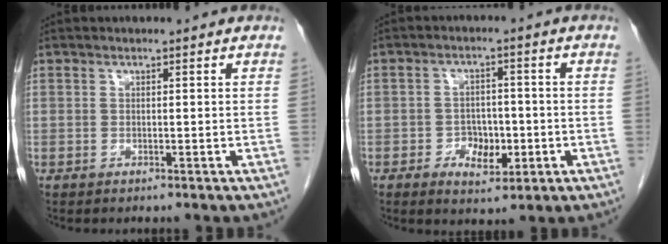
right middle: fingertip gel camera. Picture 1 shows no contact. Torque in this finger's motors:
{"motor_torque": [-0.17, -0.35, -0.03, 0.00]}